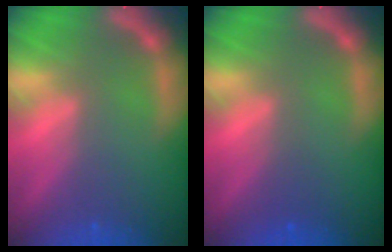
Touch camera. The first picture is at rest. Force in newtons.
{"total": 1.0}